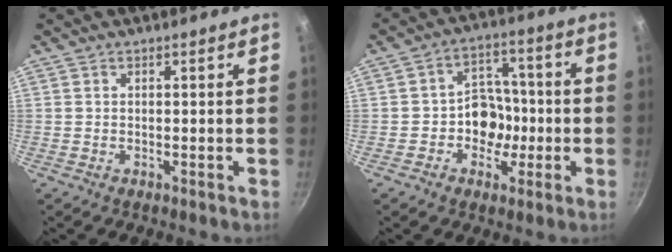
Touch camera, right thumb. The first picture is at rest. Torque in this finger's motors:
{"motor_torque": [0.90, 0.72, 0.54, 0.18, 0.10]}